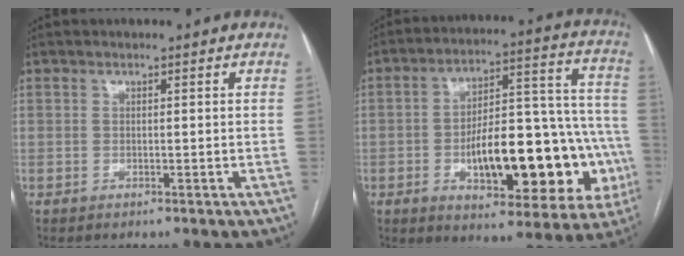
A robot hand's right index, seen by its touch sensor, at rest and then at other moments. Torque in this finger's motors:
{"motor_torque": [1.25, -0.89, 1.06, 0.21]}